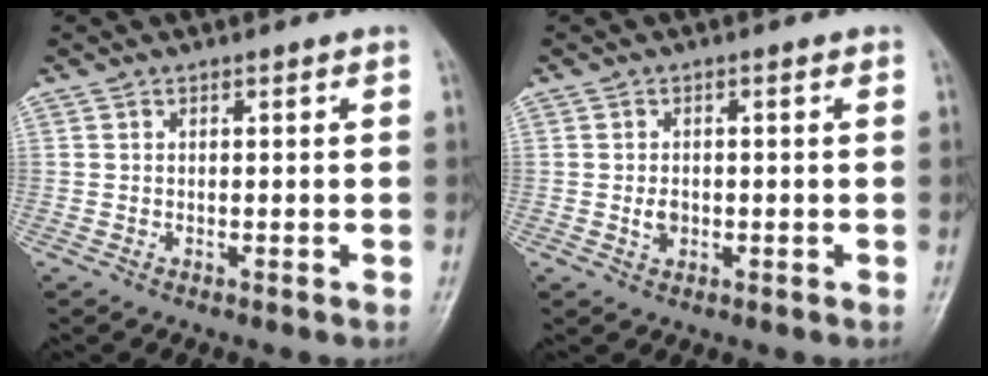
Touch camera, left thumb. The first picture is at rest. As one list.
[{"total": 2.1, "force": [-0.3, 1.6, 1.4], "torque": [-0.019, 0.001, -0.005]}]